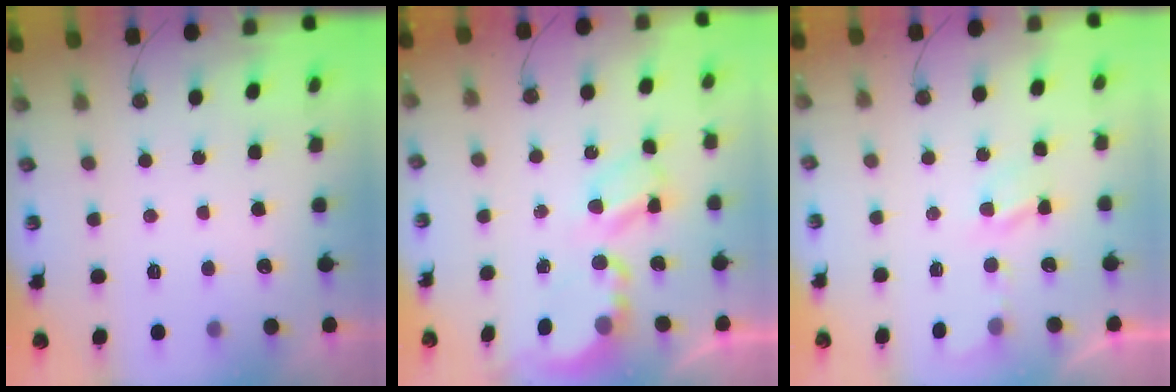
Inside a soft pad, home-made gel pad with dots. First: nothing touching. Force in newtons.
{"total": 5.6, "press": 5.6, "slide": 0.3}
{"total": 3.3, "press": 3.3, "slide": 0.7}